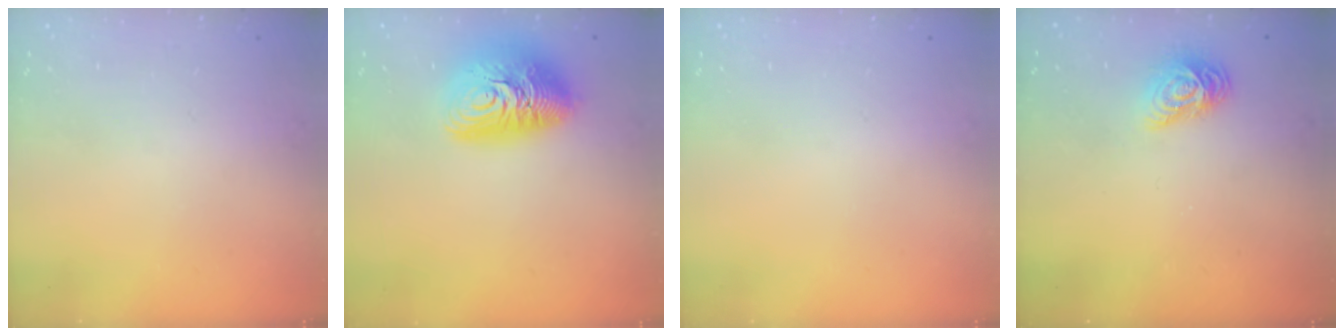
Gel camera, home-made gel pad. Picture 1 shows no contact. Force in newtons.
{"total": 13.7, "press": 13.6, "slide": 1.1}
{"total": 0.0}
{"total": 8.4, "press": 8.3, "slide": 0.3}